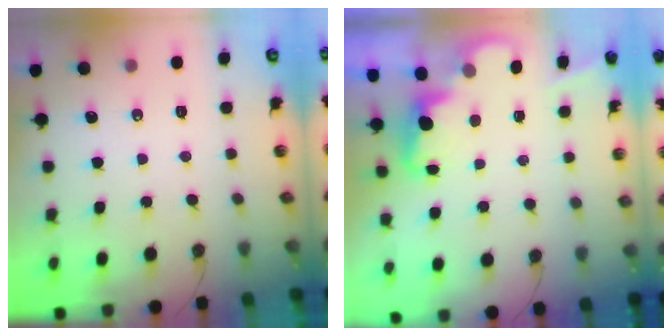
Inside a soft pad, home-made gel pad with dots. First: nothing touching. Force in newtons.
{"total": 2.4, "press": 2.4, "slide": 0.5}